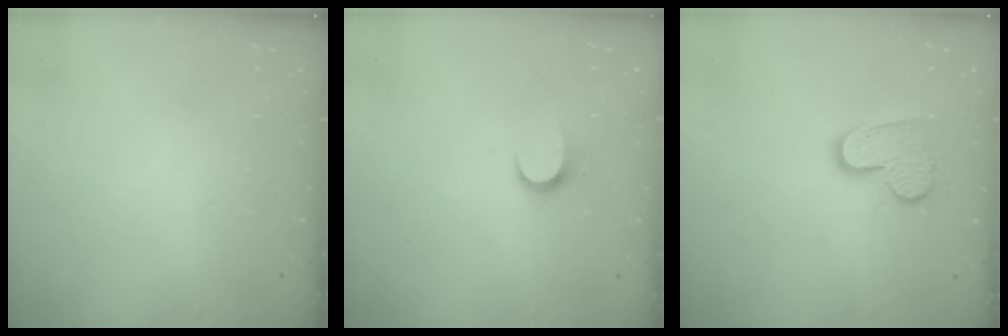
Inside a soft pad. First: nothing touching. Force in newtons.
{"total": 6.2, "press": 6.1, "slide": 0.6}
{"total": 10.7, "press": 10.6, "slide": 0.8}